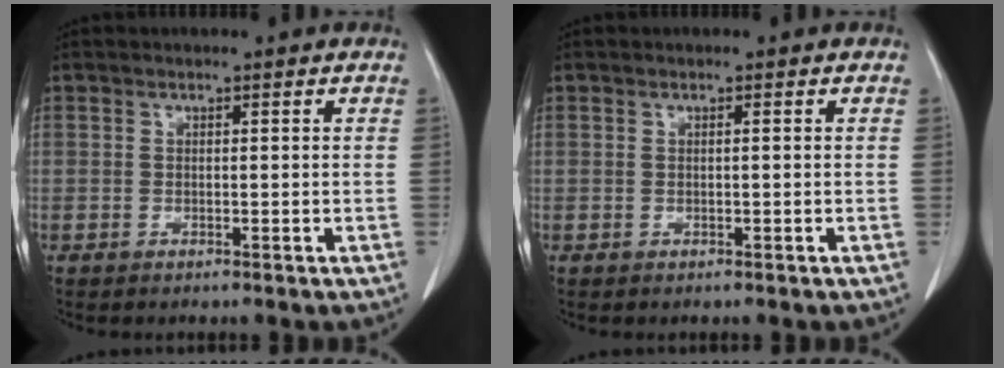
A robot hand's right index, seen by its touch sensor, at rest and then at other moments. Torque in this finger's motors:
{"motor_torque": [-0.10, 0.07, -0.02, 0.00]}